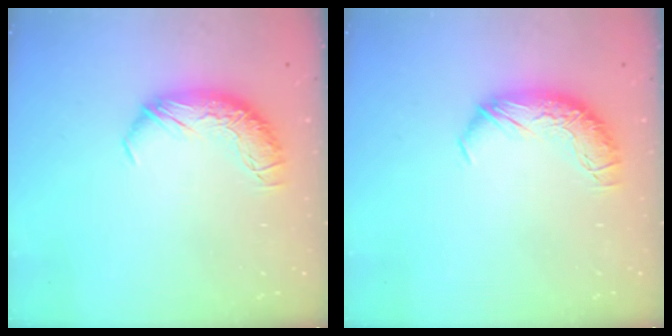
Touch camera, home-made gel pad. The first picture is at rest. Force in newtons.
{"total": 0.0}